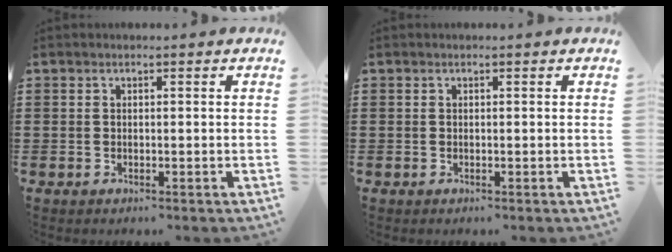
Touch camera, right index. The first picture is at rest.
{"total": 0.0}